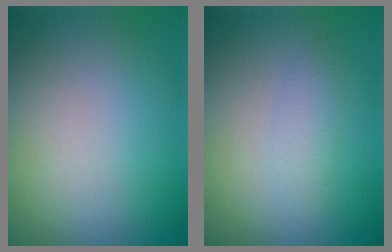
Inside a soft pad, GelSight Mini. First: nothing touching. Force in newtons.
{"total": 1.5, "press": 1.5, "slide": 0.1}